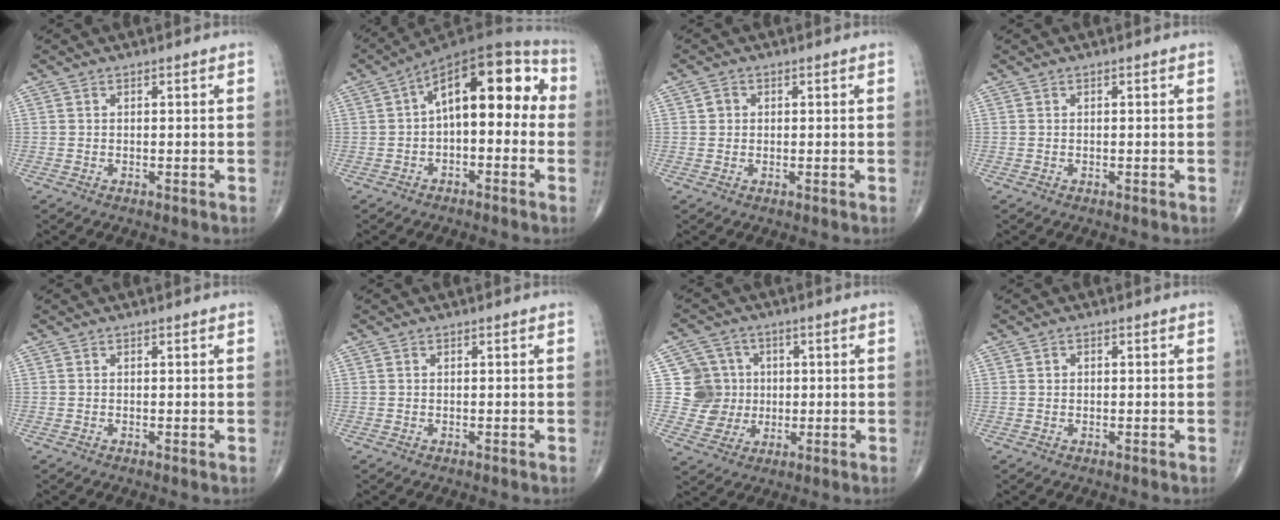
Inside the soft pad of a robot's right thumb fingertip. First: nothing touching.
{"total": 16.2, "force": [1.2, 7.9, 14.1], "torque": [-0.171, 0.050, 0.004]}
{"total": 1.6, "force": [0.3, 1.4, 0.6], "torque": [-0.004, 0.001, 0.003]}
{"total": 0.0}
{"total": 0.0}
{"total": 0.0}
{"total": 8.8, "force": [0.8, 8.6, 1.3], "torque": [0.018, 0.011, 0.015]}
{"total": 0.7, "force": [0.1, 0.7, 0.3], "torque": [0.000, 0.002, 0.000]}